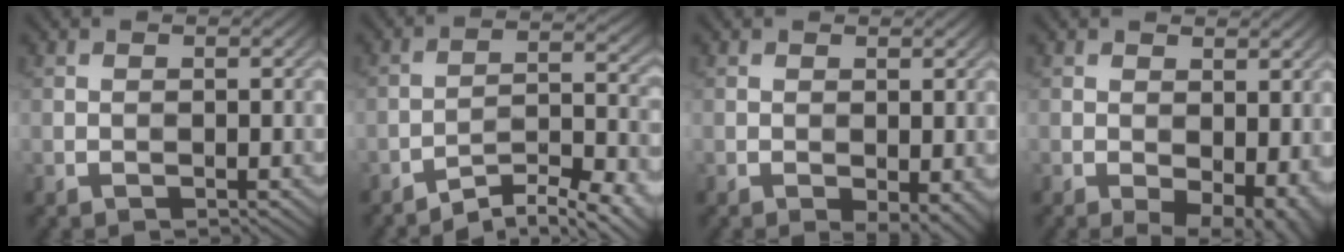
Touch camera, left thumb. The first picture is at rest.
{"total": 9.1, "force": [-7.1, 2.0, 5.4], "torque": [-0.091, 0.010, -0.115]}
{"total": 3.0, "force": [-1.1, 1.4, 2.5], "torque": [-0.035, -0.008, -0.014]}
{"total": 6.3, "force": [-1.5, 3.6, 4.9], "torque": [-0.067, -0.019, -0.012]}